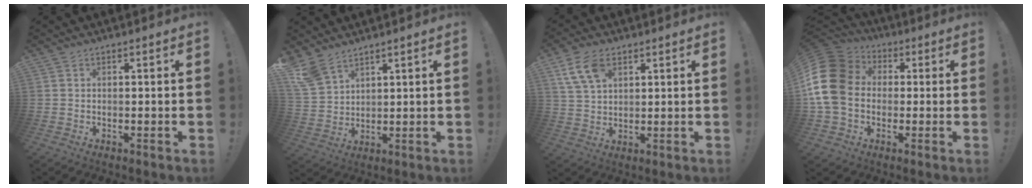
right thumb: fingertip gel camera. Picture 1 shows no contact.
{"total": 7.9, "force": [6.1, 3.9, 3.3], "torque": [-0.079, -0.031, 0.122]}
{"total": 8.9, "force": [4.5, 5.2, 5.6], "torque": [-0.110, -0.007, 0.089]}
{"total": 17.8, "force": [1.1, 14.0, 11.0], "torque": [-0.204, 0.011, 0.021]}